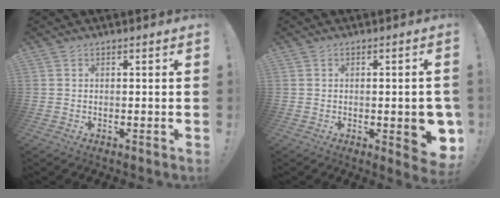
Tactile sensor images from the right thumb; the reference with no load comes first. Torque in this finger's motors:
{"motor_torque": [0.83, 1.61, 0.75, -0.66, 0.20]}